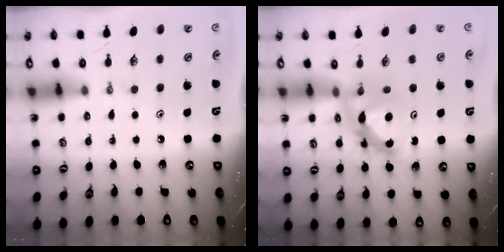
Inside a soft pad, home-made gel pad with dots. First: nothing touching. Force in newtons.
{"total": 7.5, "press": 7.4, "slide": 1.0}